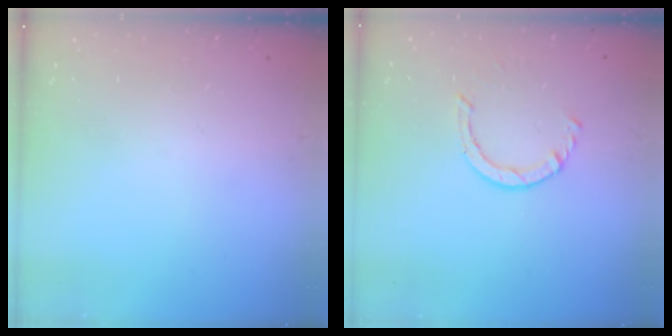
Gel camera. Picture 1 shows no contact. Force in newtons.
{"total": 2.2, "press": 2.2, "slide": 0.4}